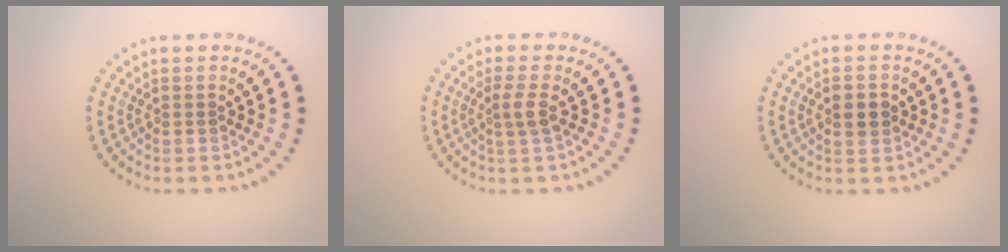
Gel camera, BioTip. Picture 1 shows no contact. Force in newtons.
{"total": 1.7, "press": 1.4, "slide": 1.0}
{"total": 2.4, "press": 2.4, "slide": 0.2}